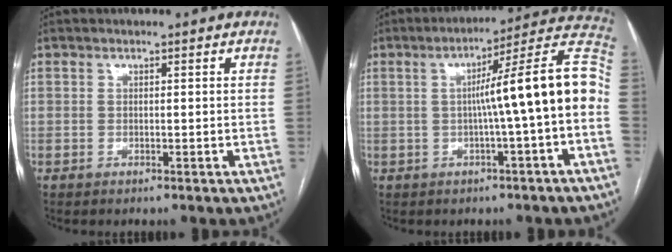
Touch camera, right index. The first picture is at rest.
{"total": 14.5, "force": [-0.8, -0.9, 14.5], "torque": [-0.193, 0.037, -0.019]}